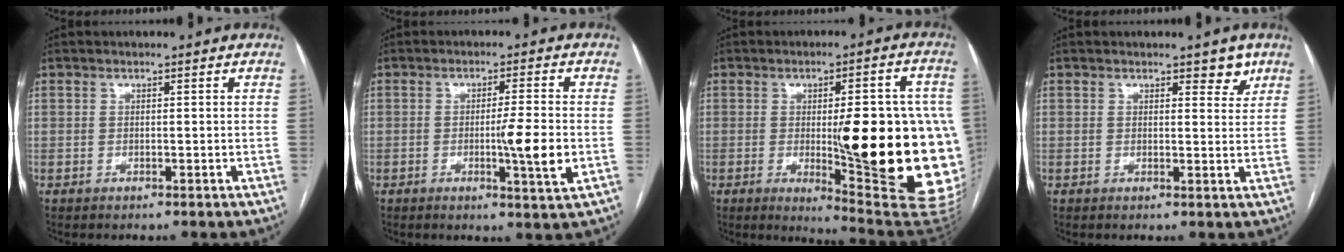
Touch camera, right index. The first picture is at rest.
{"total": 7.0, "force": [-1.3, -0.3, 6.9], "torque": [-0.105, -0.012, -0.021]}
{"total": 23.5, "force": [-2.6, 4.0, 23.0], "torque": [-0.210, 0.002, -0.016]}
{"total": 2.9, "force": [2.0, 1.3, 1.5], "torque": [-0.010, -0.008, 0.024]}